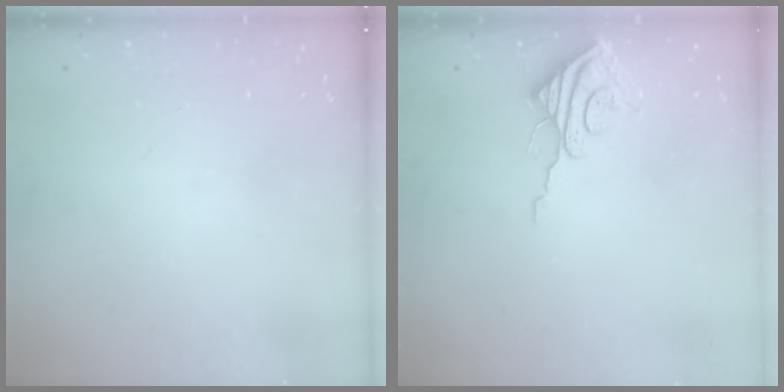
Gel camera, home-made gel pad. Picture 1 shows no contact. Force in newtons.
{"total": 8.3, "press": 8.3, "slide": 0.4}